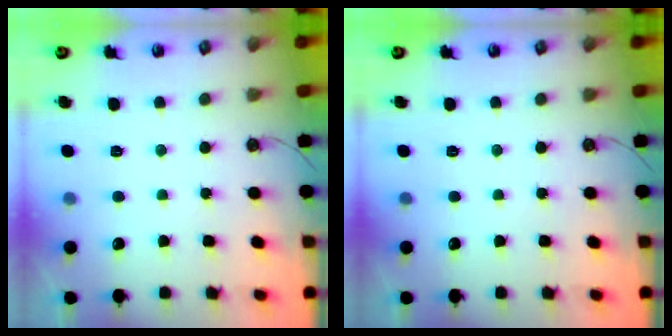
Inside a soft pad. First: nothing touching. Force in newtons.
{"total": 0.0}